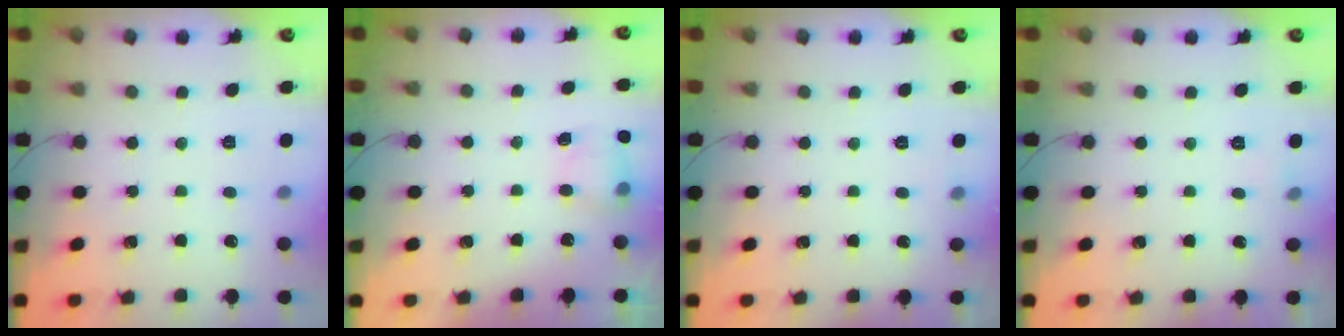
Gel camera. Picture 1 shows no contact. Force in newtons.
{"total": 5.7, "press": 5.6, "slide": 1.1}
{"total": 2.7, "press": 2.0, "slide": 1.8}
{"total": 3.2, "press": 2.9, "slide": 1.3}